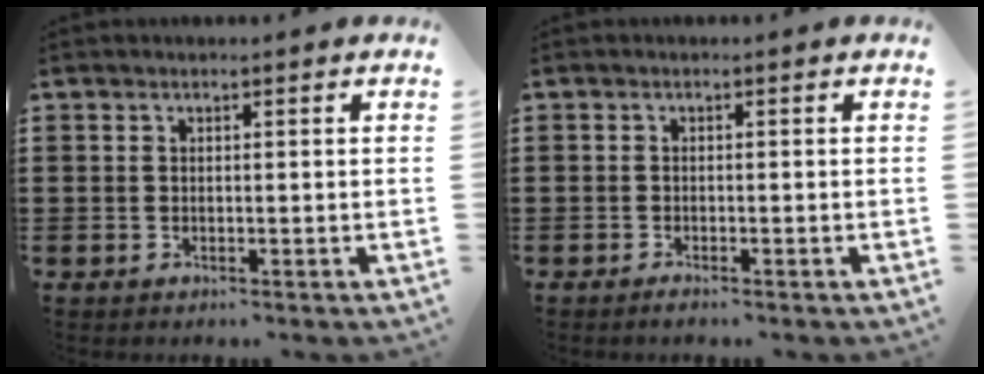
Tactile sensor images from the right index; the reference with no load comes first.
{"total": 0.7, "force": [-0.7, 0.1, 0.2], "torque": [-0.006, -0.004, -0.012]}